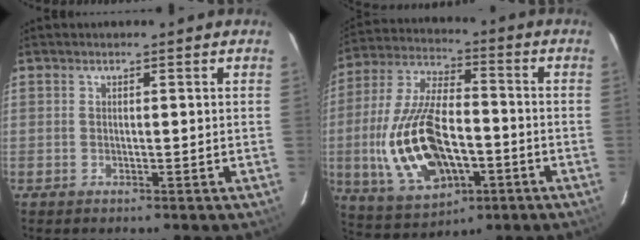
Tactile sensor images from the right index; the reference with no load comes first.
{"total": 19.9, "force": [-4.4, 10.0, 16.7], "torque": [-0.365, -0.006, -0.062]}